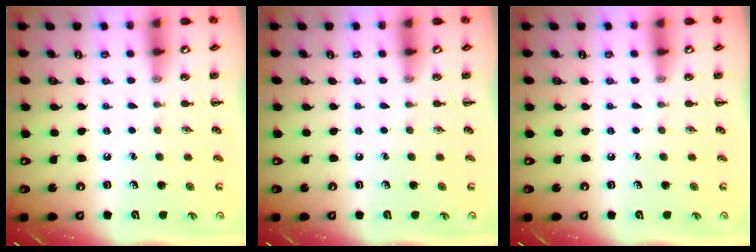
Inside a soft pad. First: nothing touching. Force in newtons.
{"total": 0.0}
{"total": 0.0}